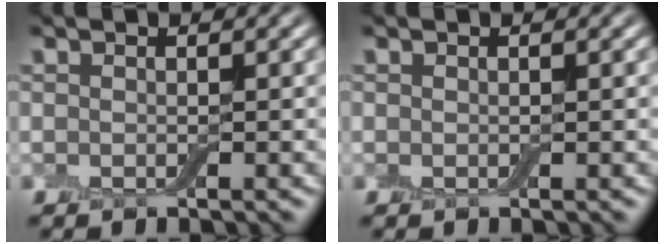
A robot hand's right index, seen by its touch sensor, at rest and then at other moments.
{"total": 0.0}